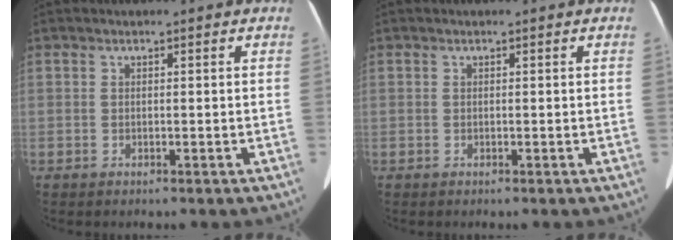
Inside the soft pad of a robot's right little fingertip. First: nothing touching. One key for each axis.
{"total": 0.0}